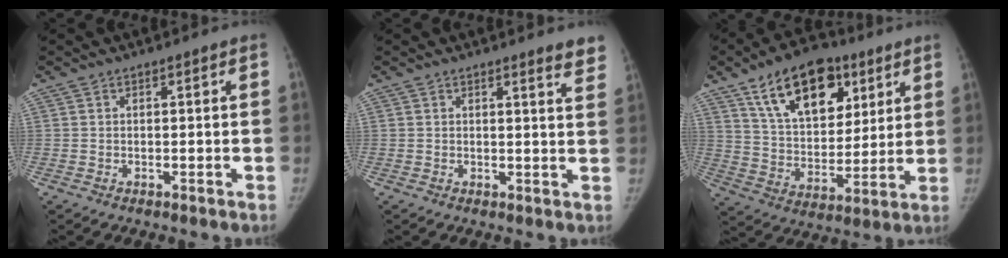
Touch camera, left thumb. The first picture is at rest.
{"total": 4.4, "force": [4.0, 0.6, 1.7], "torque": [-0.006, -0.024, 0.028]}
{"total": 20.2, "force": [10.8, 11.8, 12.3], "torque": [-0.153, -0.031, 0.184]}